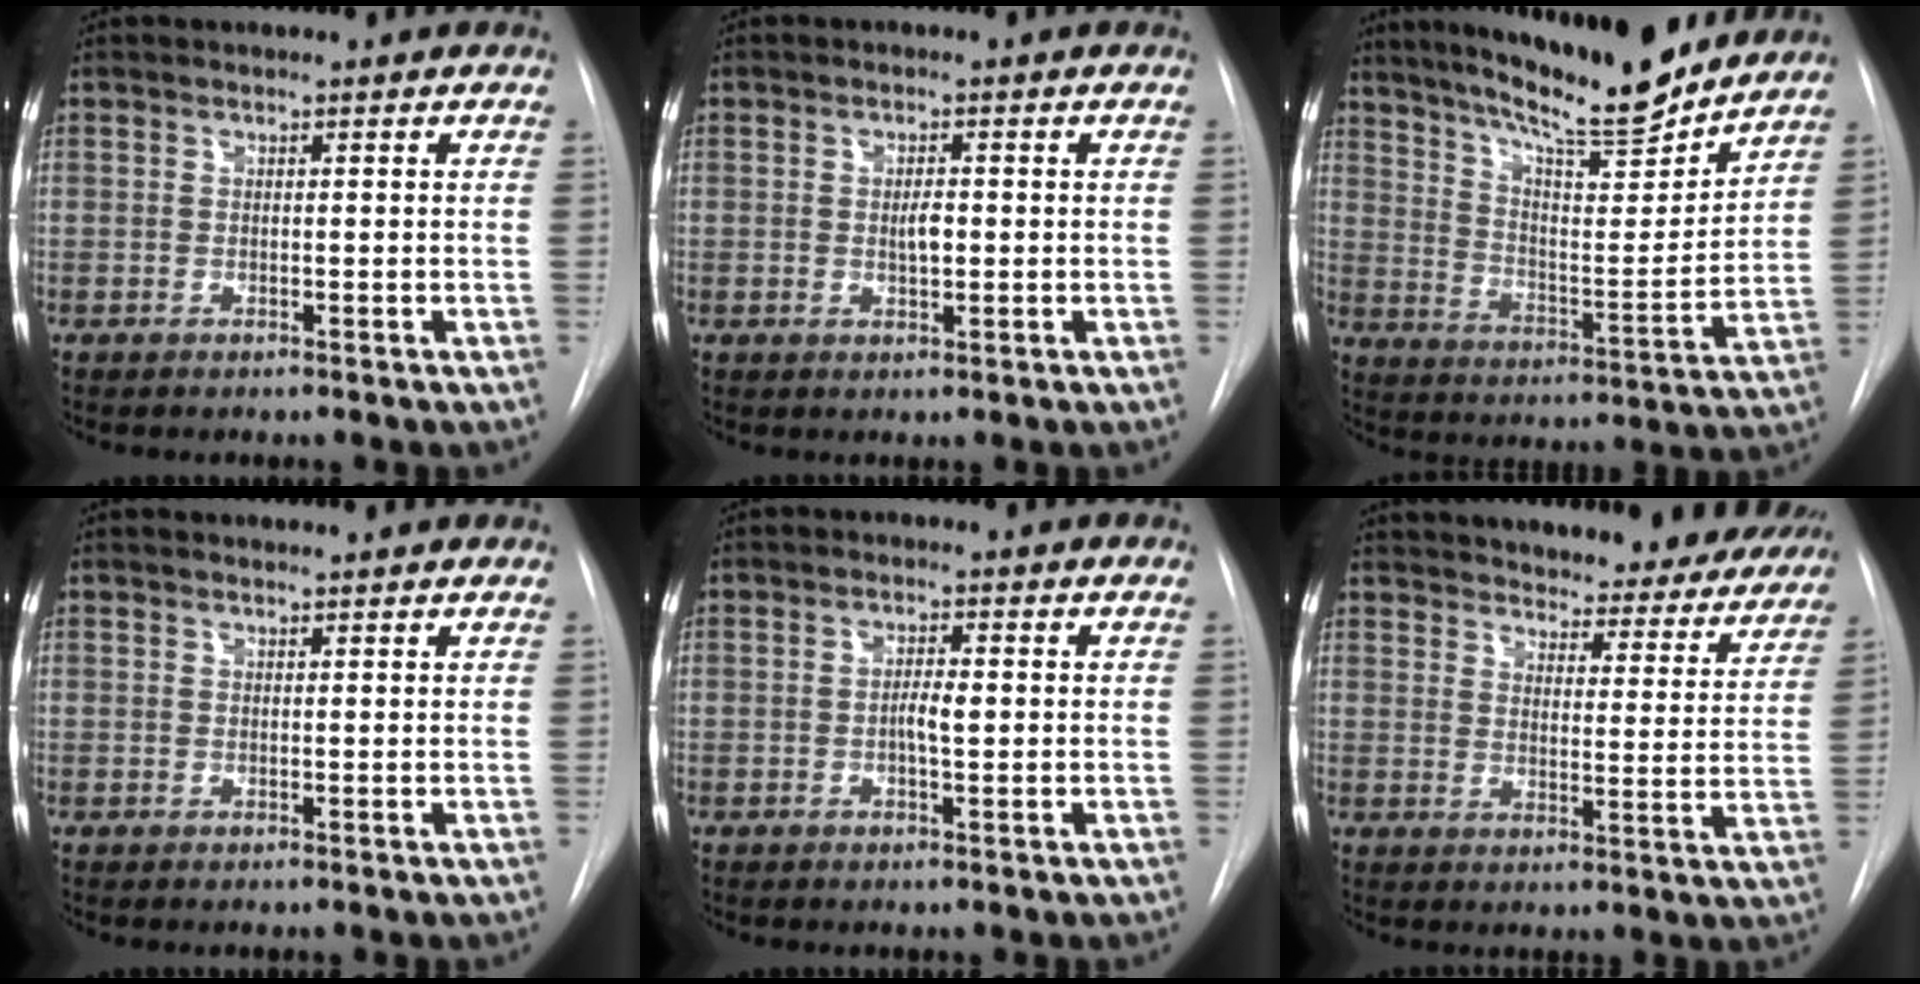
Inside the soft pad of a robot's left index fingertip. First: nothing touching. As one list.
[{"total": 2.3, "force": [-0.7, 0.9, 1.9], "torque": [-0.033, -0.004, -0.014]}, {"total": 18.8, "force": [16.1, 2.4, 9.5], "torque": [-0.154, -0.019, 0.243]}, {"total": 1.5, "force": [1.5, 0.2, 0.3], "torque": [-0.007, 0.008, 0.012]}, {"total": 2.6, "force": [-0.9, 0.7, 2.3], "torque": [-0.042, -0.003, -0.018]}, {"total": 26.9, "force": [24.8, 7.2, 7.6], "torque": [-0.124, -0.046, 0.299]}]